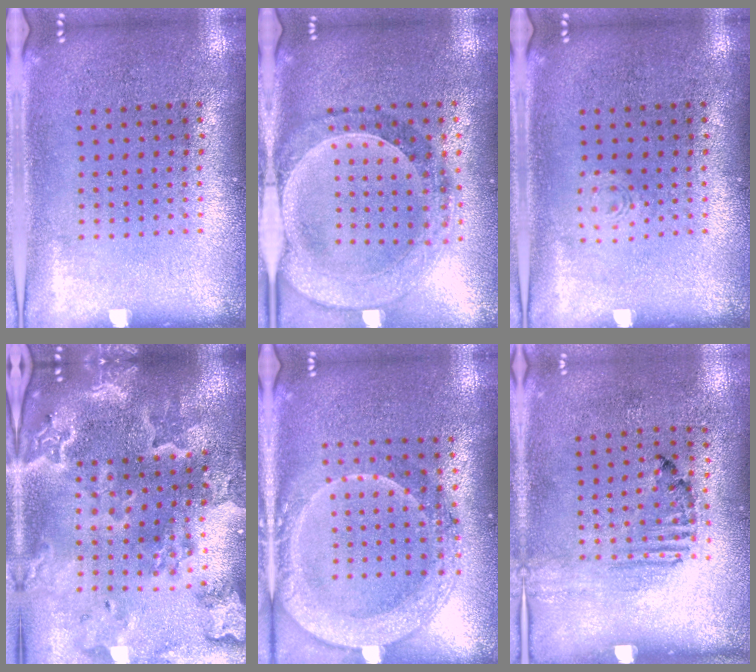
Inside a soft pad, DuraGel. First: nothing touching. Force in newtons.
{"total": 1.5, "press": 1.5, "slide": 0.3}
{"total": 0.8, "press": 0.8, "slide": 0.2}
{"total": 4.4, "press": 3.6, "slide": 2.5}
{"total": 2.0, "press": 1.8, "slide": 0.9}
{"total": 1.6, "press": 1.1, "slide": 1.2}